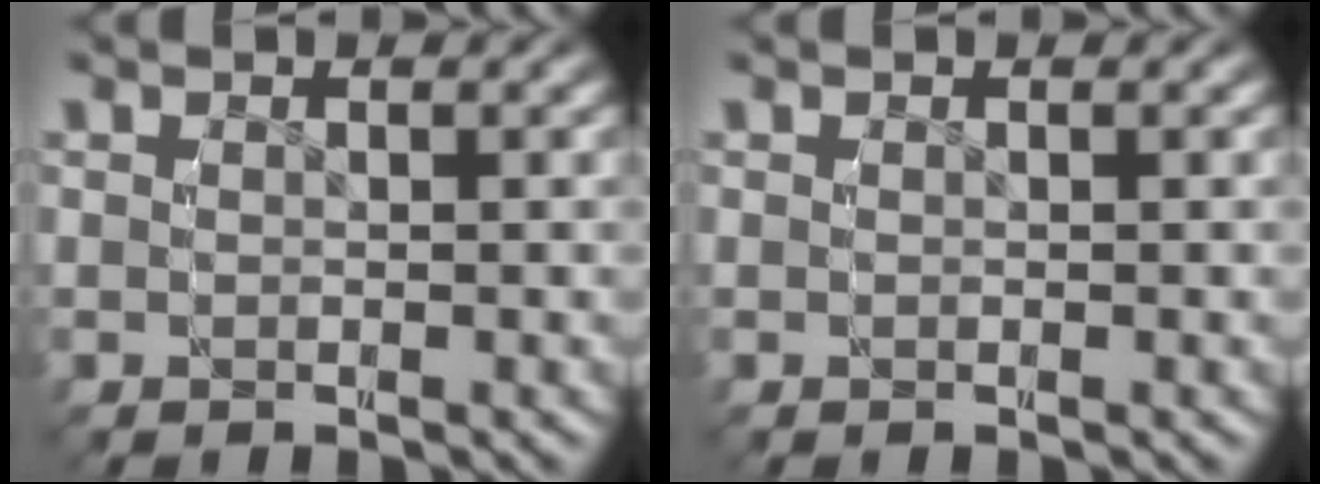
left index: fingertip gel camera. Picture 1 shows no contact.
{"total": 0.0}